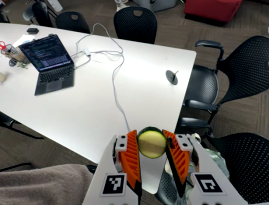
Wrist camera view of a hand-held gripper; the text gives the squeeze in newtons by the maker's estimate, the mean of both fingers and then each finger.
{"total": 10.0, "left": 9.6, "right": 10.4}